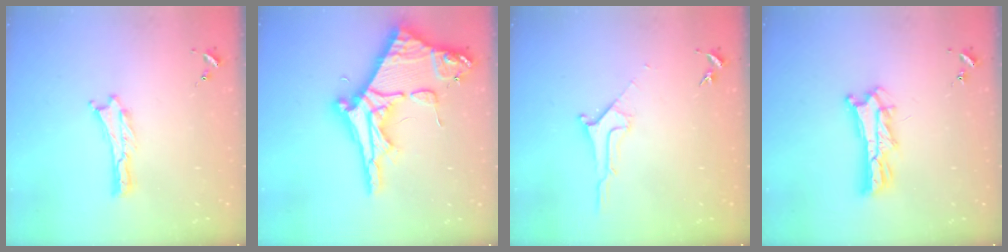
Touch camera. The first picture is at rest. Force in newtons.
{"total": 11.6, "press": 11.6, "slide": 1.3}
{"total": 1.8, "press": 1.7, "slide": 0.2}
{"total": 5.2, "press": 5.2, "slide": 0.5}